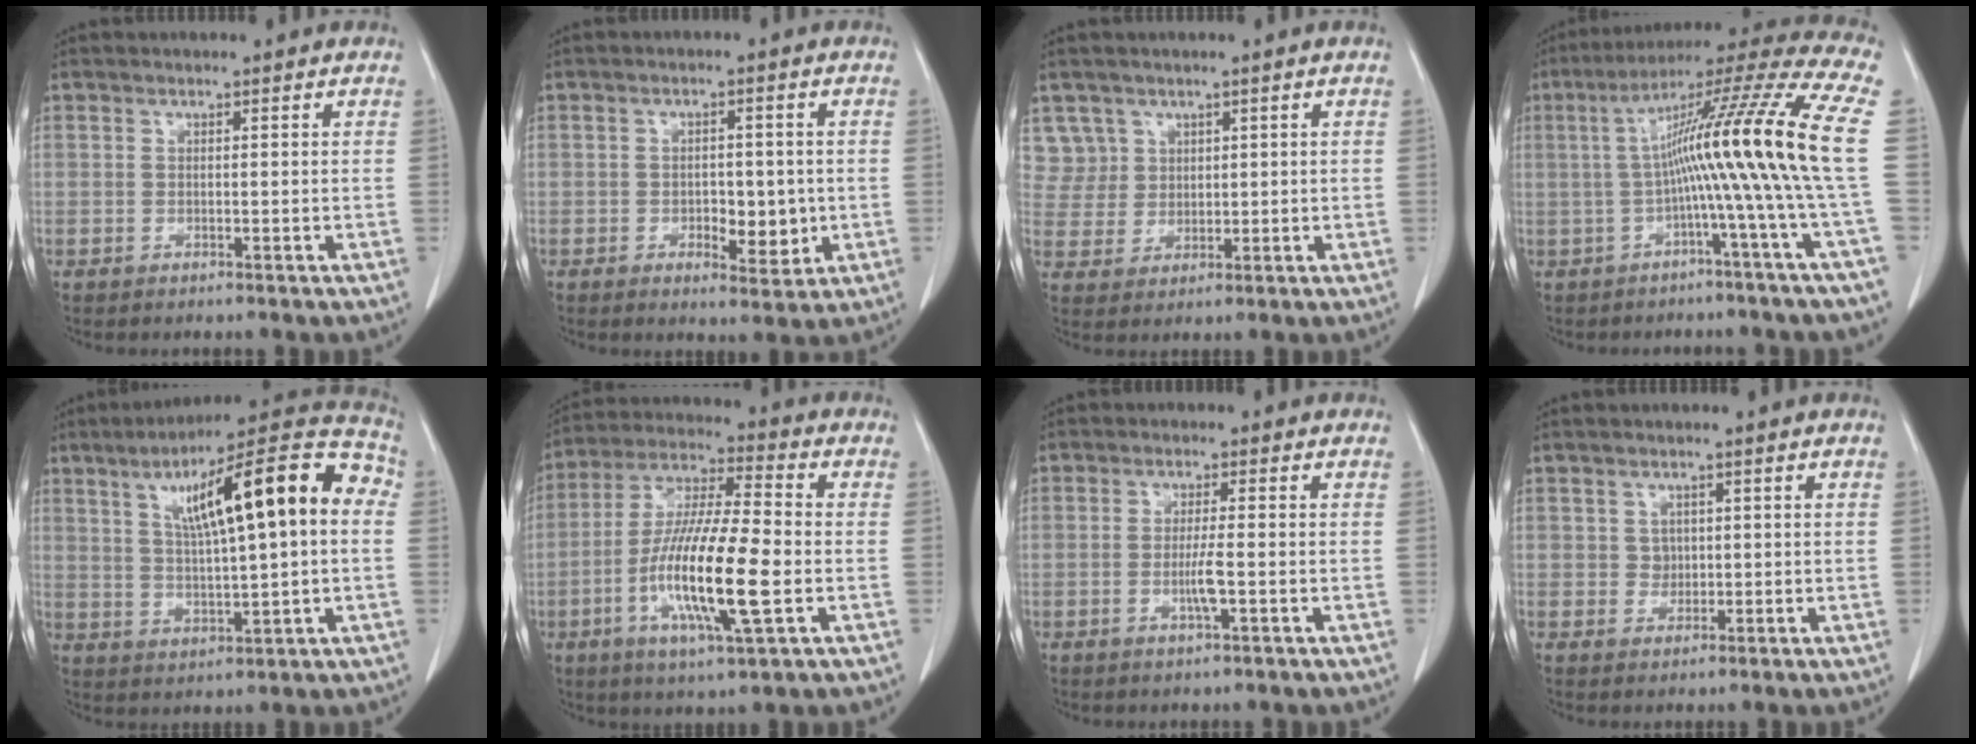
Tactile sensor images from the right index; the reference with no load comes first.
{"total": 5.5, "force": [-1.1, 2.8, 4.6], "torque": [-0.059, -0.001, -0.008]}
{"total": 5.1, "force": [2.7, 4.2, -0.6], "torque": [0.025, 0.006, 0.056]}
{"total": 17.5, "force": [-0.6, -2.8, 17.2], "torque": [-0.252, 0.031, -0.025]}
{"total": 19.2, "force": [4.5, 3.3, 18.4], "torque": [-0.270, 0.046, 0.065]}
{"total": 16.4, "force": [-3.9, 1.9, 15.9], "torque": [-0.312, -0.013, -0.072]}
{"total": 3.4, "force": [-0.9, 0.0, 3.2], "torque": [-0.065, -0.004, -0.018]}
{"total": 1.8, "force": [0.2, 1.6, 0.6], "torque": [-0.007, 0.001, 0.006]}